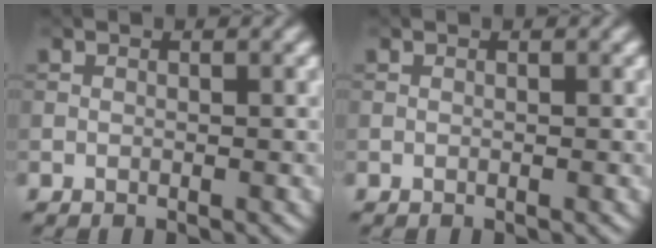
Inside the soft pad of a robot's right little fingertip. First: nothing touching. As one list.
[{"total": 0.0}]